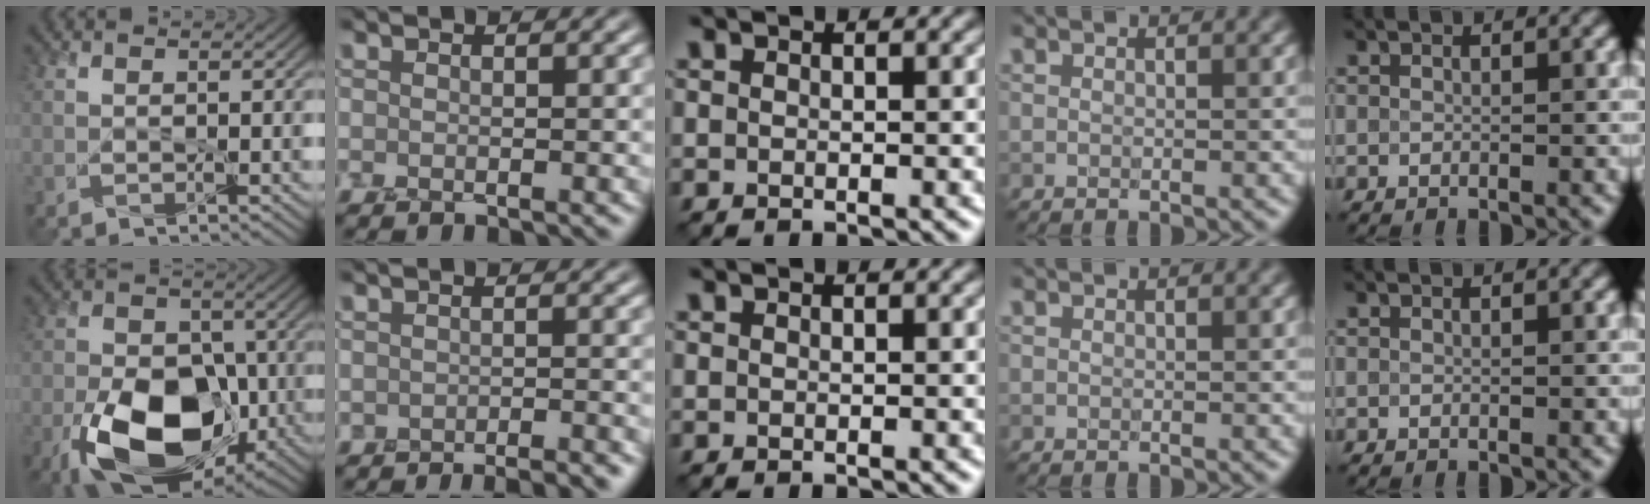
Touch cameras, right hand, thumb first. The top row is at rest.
{"thumb": {"total": 16.4, "force": [-6.8, 9.6, 11.4], "torque": [-0.196, -0.033, -0.126]}, "index": {"total": 2.9, "force": [-2.7, 0.4, 1.1], "torque": [0.010, 0.010, -0.029]}}